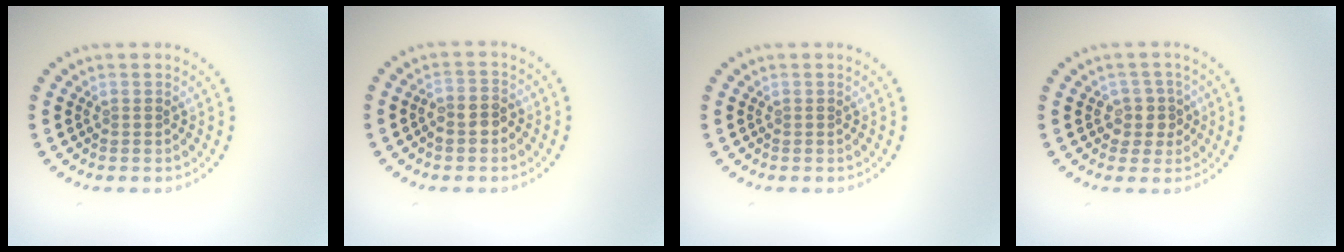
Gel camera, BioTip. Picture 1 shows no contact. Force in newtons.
{"total": 1.7, "press": 1.5, "slide": 0.8}
{"total": 0.0}
{"total": 2.3, "press": 2.0, "slide": 1.1}